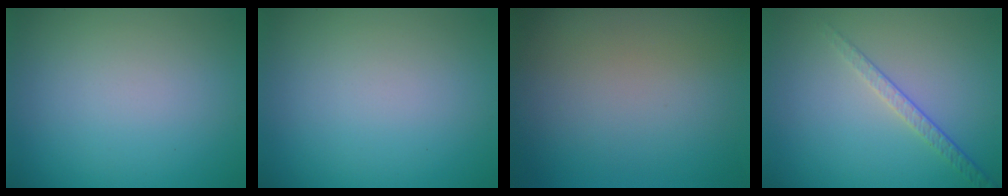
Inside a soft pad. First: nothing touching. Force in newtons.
{"total": 0.0}
{"total": 0.0}
{"total": 1.9, "press": 1.4, "slide": 1.3}